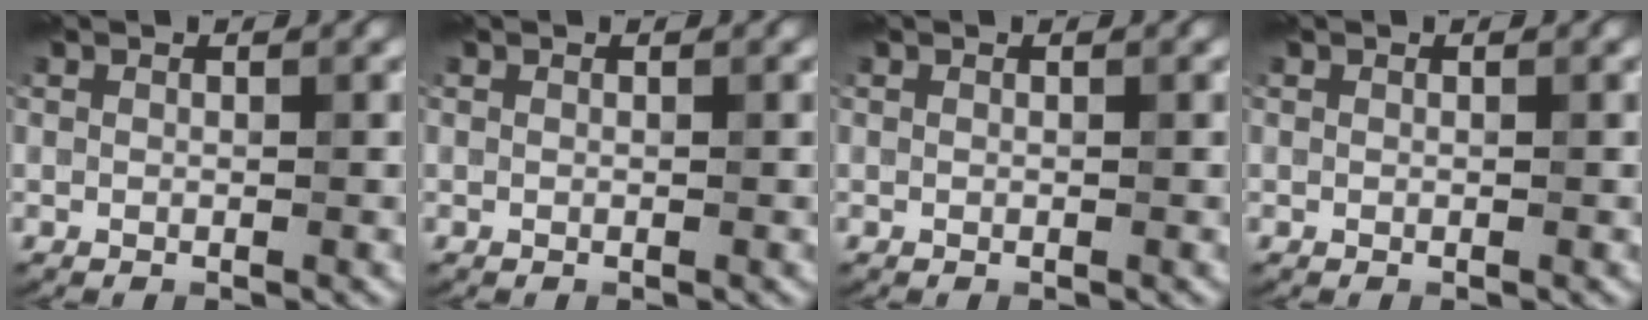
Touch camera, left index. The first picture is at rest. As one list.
[{"total": 0.0}, {"total": 0.0}, {"total": 0.0}]